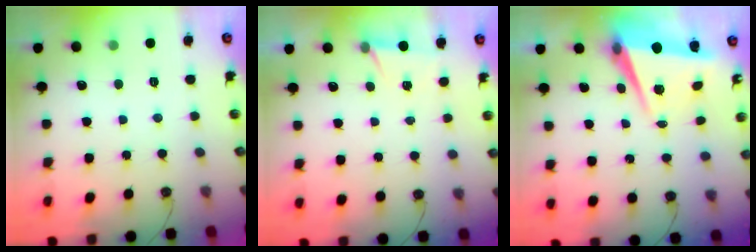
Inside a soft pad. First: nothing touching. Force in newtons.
{"total": 4.5, "press": 1.3, "slide": 4.4}
{"total": 6.3, "press": 6.1, "slide": 1.6}